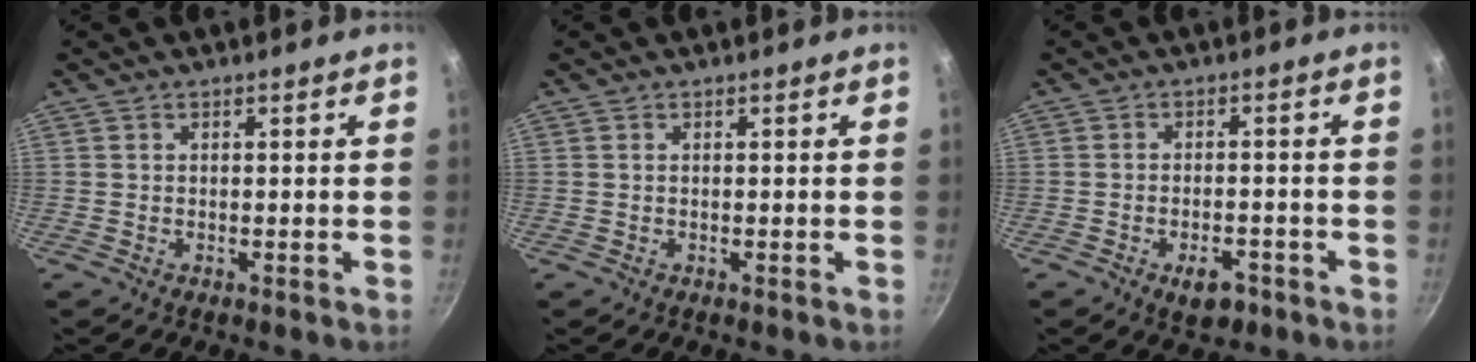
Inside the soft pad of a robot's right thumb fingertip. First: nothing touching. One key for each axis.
{"total": 0.0}
{"total": 5.2, "fx": -2.8, "fy": 2.7, "fz": 3.4, "tx": -0.039, "ty": 0.019, "tz": -0.037}